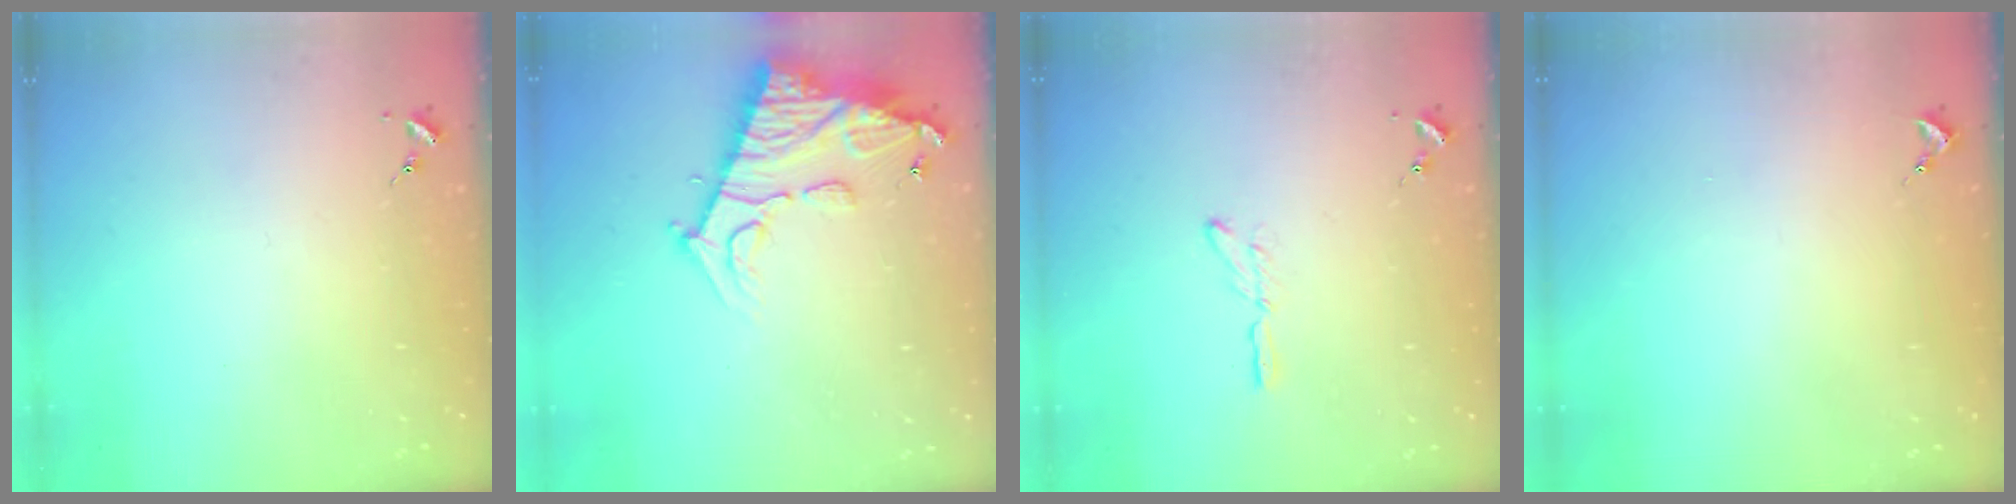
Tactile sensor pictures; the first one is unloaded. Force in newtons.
{"total": 15.0, "press": 14.9, "slide": 1.6}
{"total": 2.9, "press": 2.9, "slide": 0.3}
{"total": 0.9, "press": 0.9, "slide": 0.1}